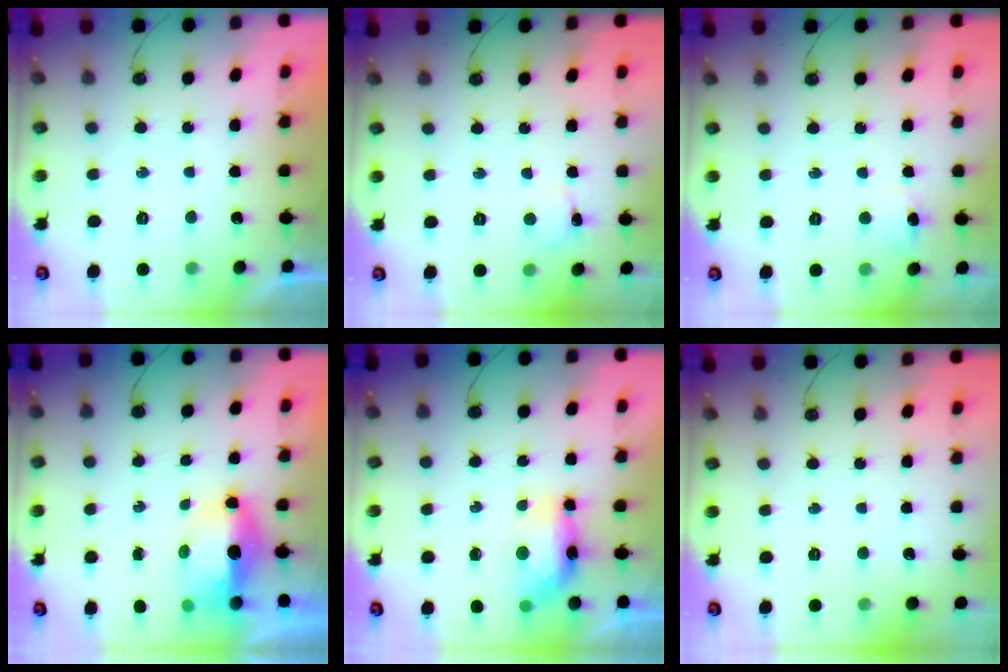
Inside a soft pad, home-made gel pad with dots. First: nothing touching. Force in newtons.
{"total": 2.0, "press": 1.9, "slide": 0.4}
{"total": 5.8, "press": 5.7, "slide": 0.6}
{"total": 7.0, "press": 6.9, "slide": 1.3}
{"total": 11.3, "press": 8.7, "slide": 7.2}
{"total": 0.0}